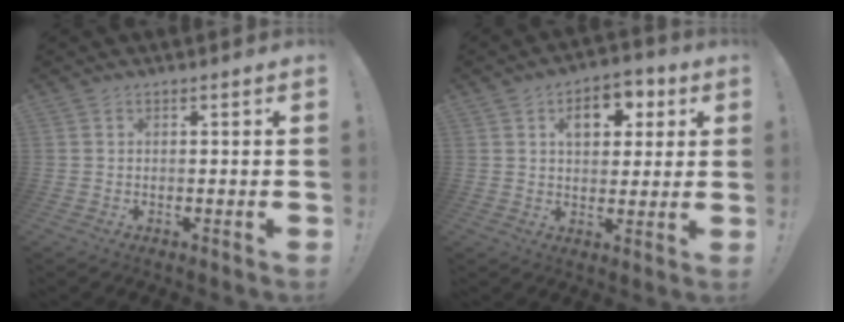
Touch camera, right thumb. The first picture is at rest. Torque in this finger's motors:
{"motor_torque": [0.80, 2.11, 0.56, -0.41, 0.01]}